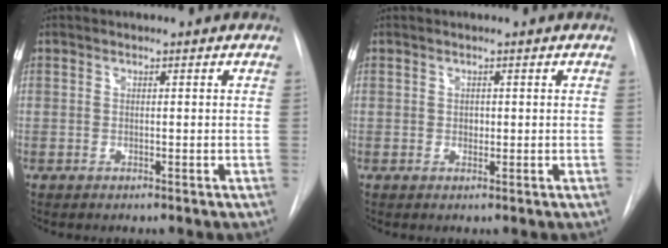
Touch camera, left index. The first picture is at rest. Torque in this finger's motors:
{"motor_torque": [0.28, -0.18, -0.01, 0.00]}